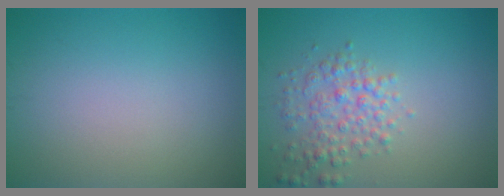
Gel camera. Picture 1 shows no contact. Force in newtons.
{"total": 3.1, "press": 3.1, "slide": 0.1}